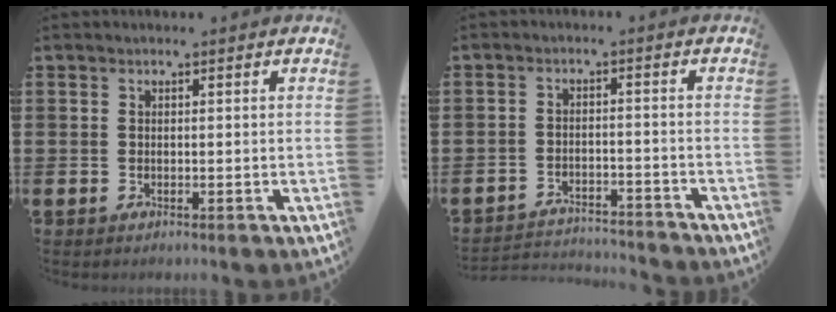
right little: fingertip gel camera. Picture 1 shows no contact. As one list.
[{"total": 2.6, "force": [-2.6, 0.0, -0.3], "torque": [0.000, 0.000, -0.057]}]